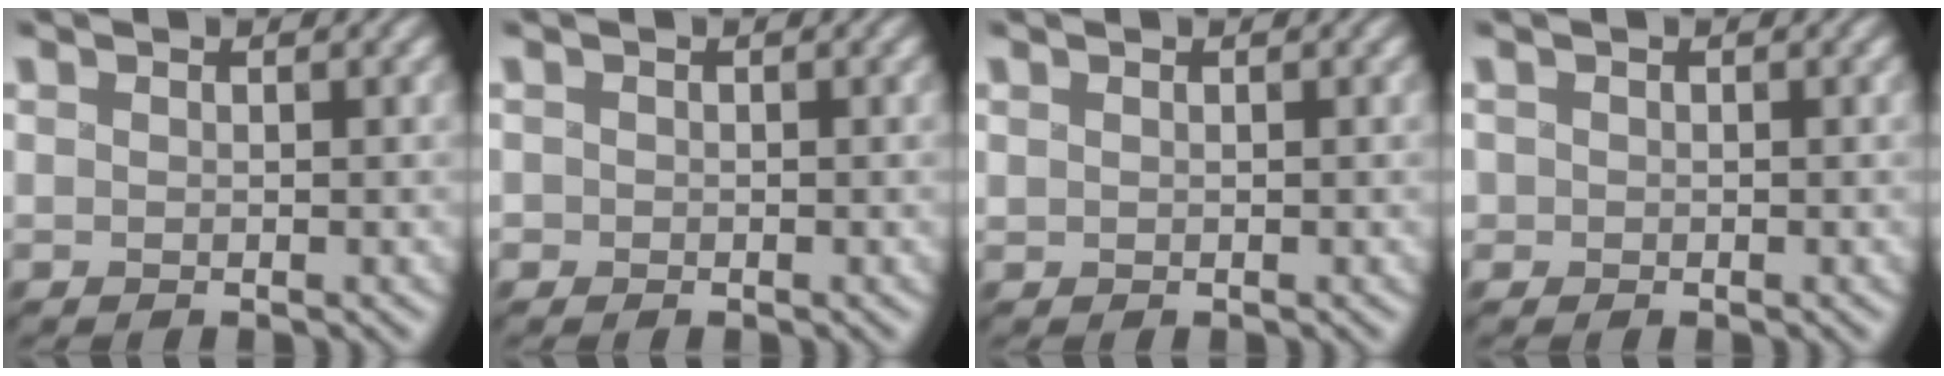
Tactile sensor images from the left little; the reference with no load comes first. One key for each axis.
{"total": 0.5, "fx": -0.3, "fy": 0.4, "fz": 0.0, "tx": 0.003, "ty": -0.002, "tz": -0.008}
{"total": 0.0}
{"total": 0.6, "fx": -0.2, "fy": 0.6, "fz": 0.1, "tx": 0.002, "ty": -0.002, "tz": -0.006}